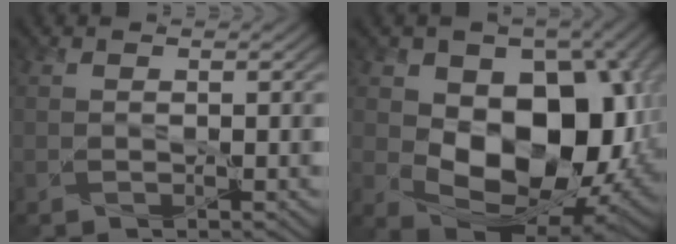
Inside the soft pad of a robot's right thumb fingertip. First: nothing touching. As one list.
[{"total": 14.3, "force": [-0.2, 9.9, 10.4], "torque": [-0.143, -0.031, 0.005]}]